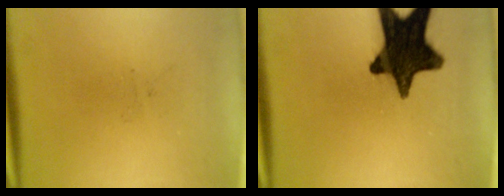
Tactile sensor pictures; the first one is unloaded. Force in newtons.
{"total": 15.8}